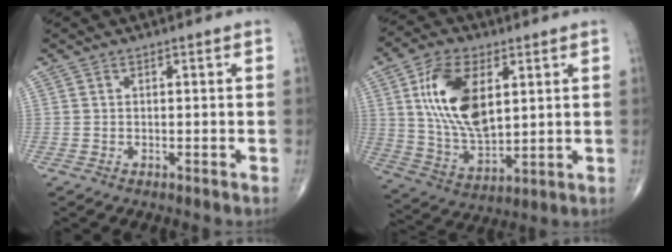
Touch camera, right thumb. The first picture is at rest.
{"total": 16.1, "force": [4.5, 8.6, 12.9], "torque": [-0.230, -0.017, 0.090]}